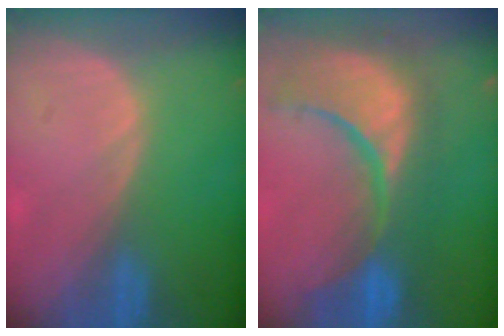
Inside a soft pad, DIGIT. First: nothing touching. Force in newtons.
{"total": 14.3, "press": 12.0, "slide": 7.8}